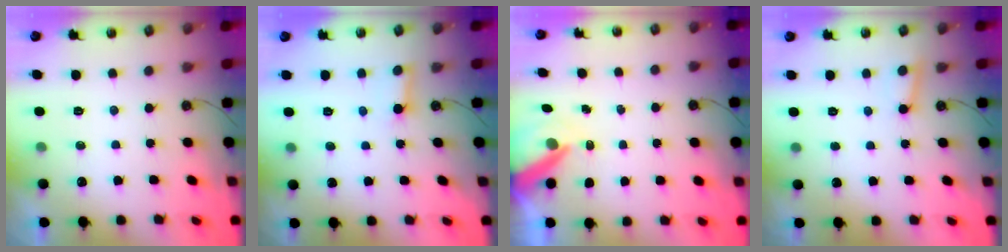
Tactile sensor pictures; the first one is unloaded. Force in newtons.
{"total": 2.7, "press": 2.7, "slide": 0.0}
{"total": 8.7, "press": 8.7, "slide": 0.6}
{"total": 3.2, "press": 3.2, "slide": 0.3}